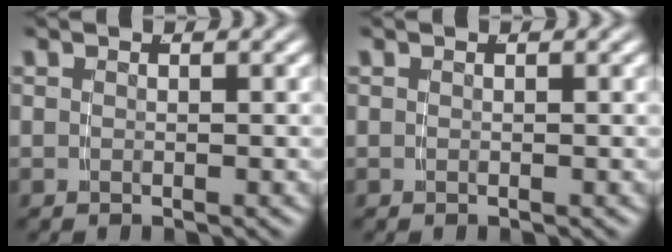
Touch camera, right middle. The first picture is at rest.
{"total": 0.0}